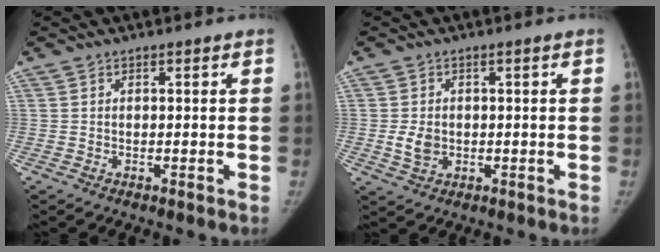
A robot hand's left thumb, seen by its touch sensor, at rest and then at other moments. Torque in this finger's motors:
{"motor_torque": [-0.05, 1.11, 0.22, -0.60, 0.23]}